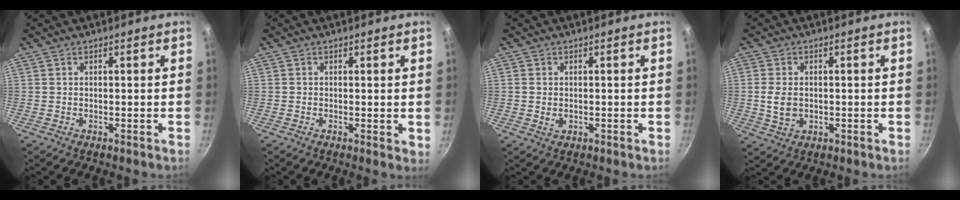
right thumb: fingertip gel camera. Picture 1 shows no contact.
{"total": 1.3, "force": [0.1, 0.6, 1.1], "torque": [-0.014, -0.004, -0.002]}
{"total": 1.8, "force": [-0.2, 1.4, 1.2], "torque": [-0.020, 0.000, -0.002]}
{"total": 5.0, "force": [-0.2, 3.7, 3.4], "torque": [-0.063, 0.004, -0.001]}